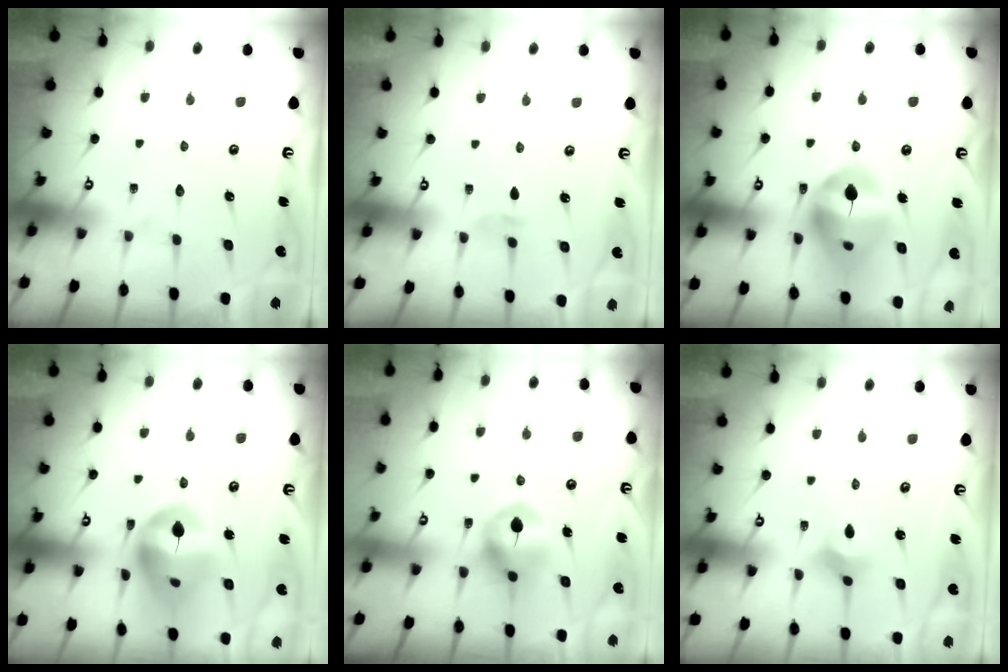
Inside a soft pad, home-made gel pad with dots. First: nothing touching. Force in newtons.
{"total": 2.8, "press": 2.7, "slide": 0.7}
{"total": 15.6, "press": 15.5, "slide": 1.8}
{"total": 14.5, "press": 14.4, "slide": 1.6}
{"total": 8.3, "press": 8.3, "slide": 0.2}
{"total": 2.9, "press": 2.8, "slide": 0.8}